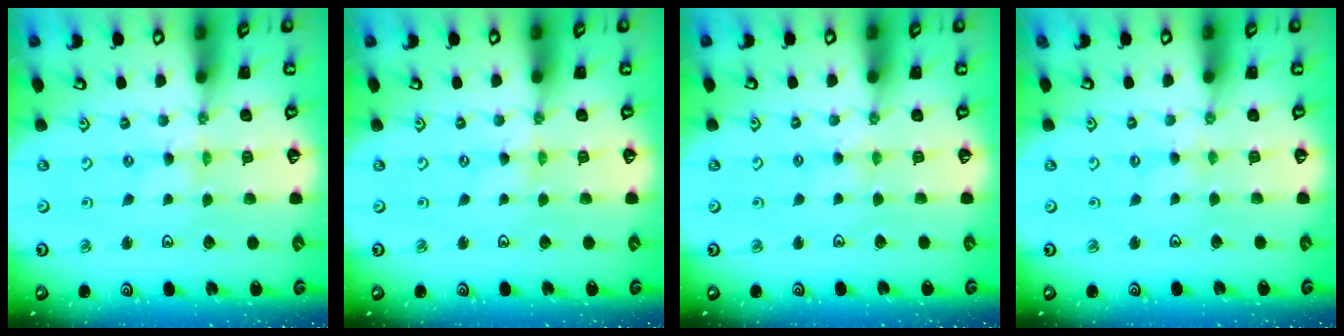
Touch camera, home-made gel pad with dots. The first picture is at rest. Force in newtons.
{"total": 0.0}
{"total": 3.0, "press": 2.9, "slide": 0.5}
{"total": 1.8, "press": 1.8, "slide": 0.4}